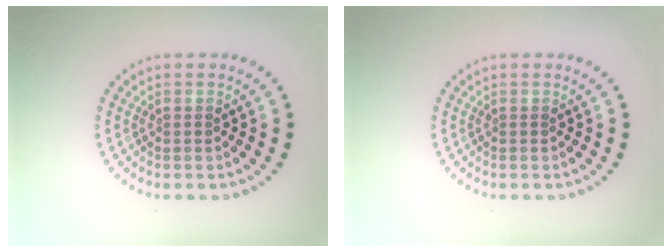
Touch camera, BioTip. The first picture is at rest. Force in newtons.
{"total": 0.0}